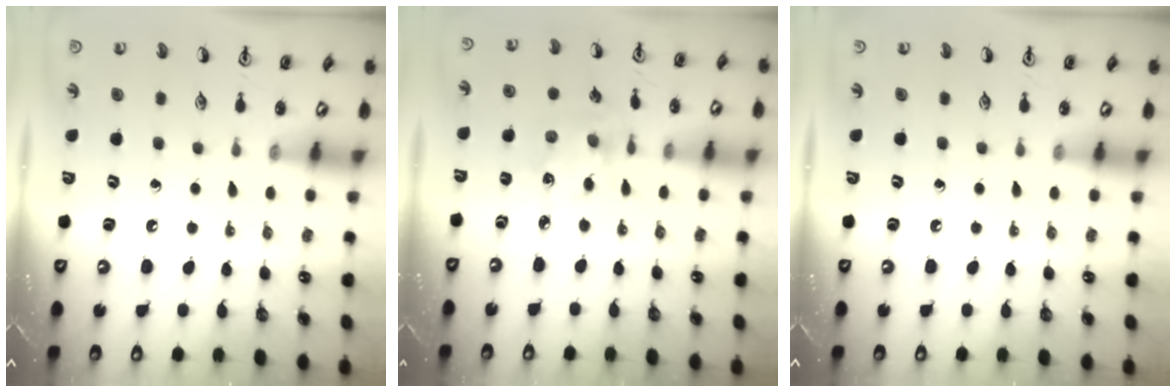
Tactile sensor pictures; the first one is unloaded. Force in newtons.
{"total": 3.5, "press": 3.4, "slide": 1.1}
{"total": 0.0}